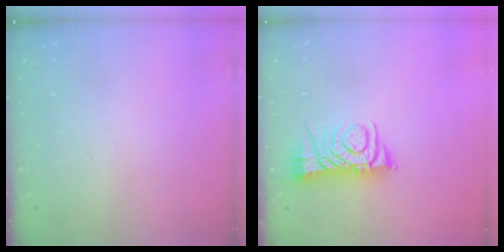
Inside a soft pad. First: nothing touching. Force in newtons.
{"total": 7.0, "press": 7.0, "slide": 0.9}